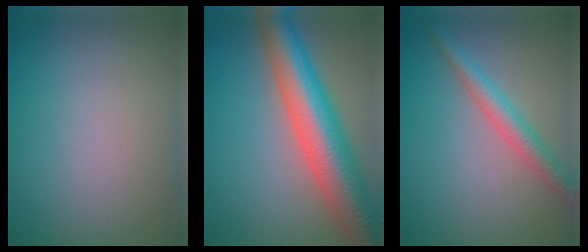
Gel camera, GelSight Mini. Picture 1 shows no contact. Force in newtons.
{"total": 10.6, "press": 10.6, "slide": 0.6}
{"total": 3.2, "press": 3.2, "slide": 0.0}